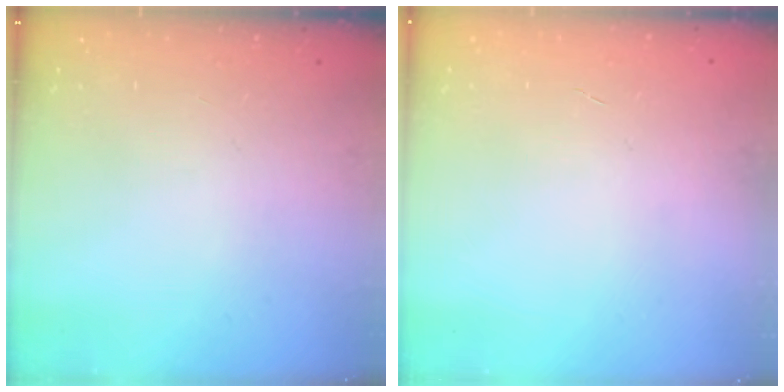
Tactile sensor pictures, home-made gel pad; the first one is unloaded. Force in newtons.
{"total": 0.0}